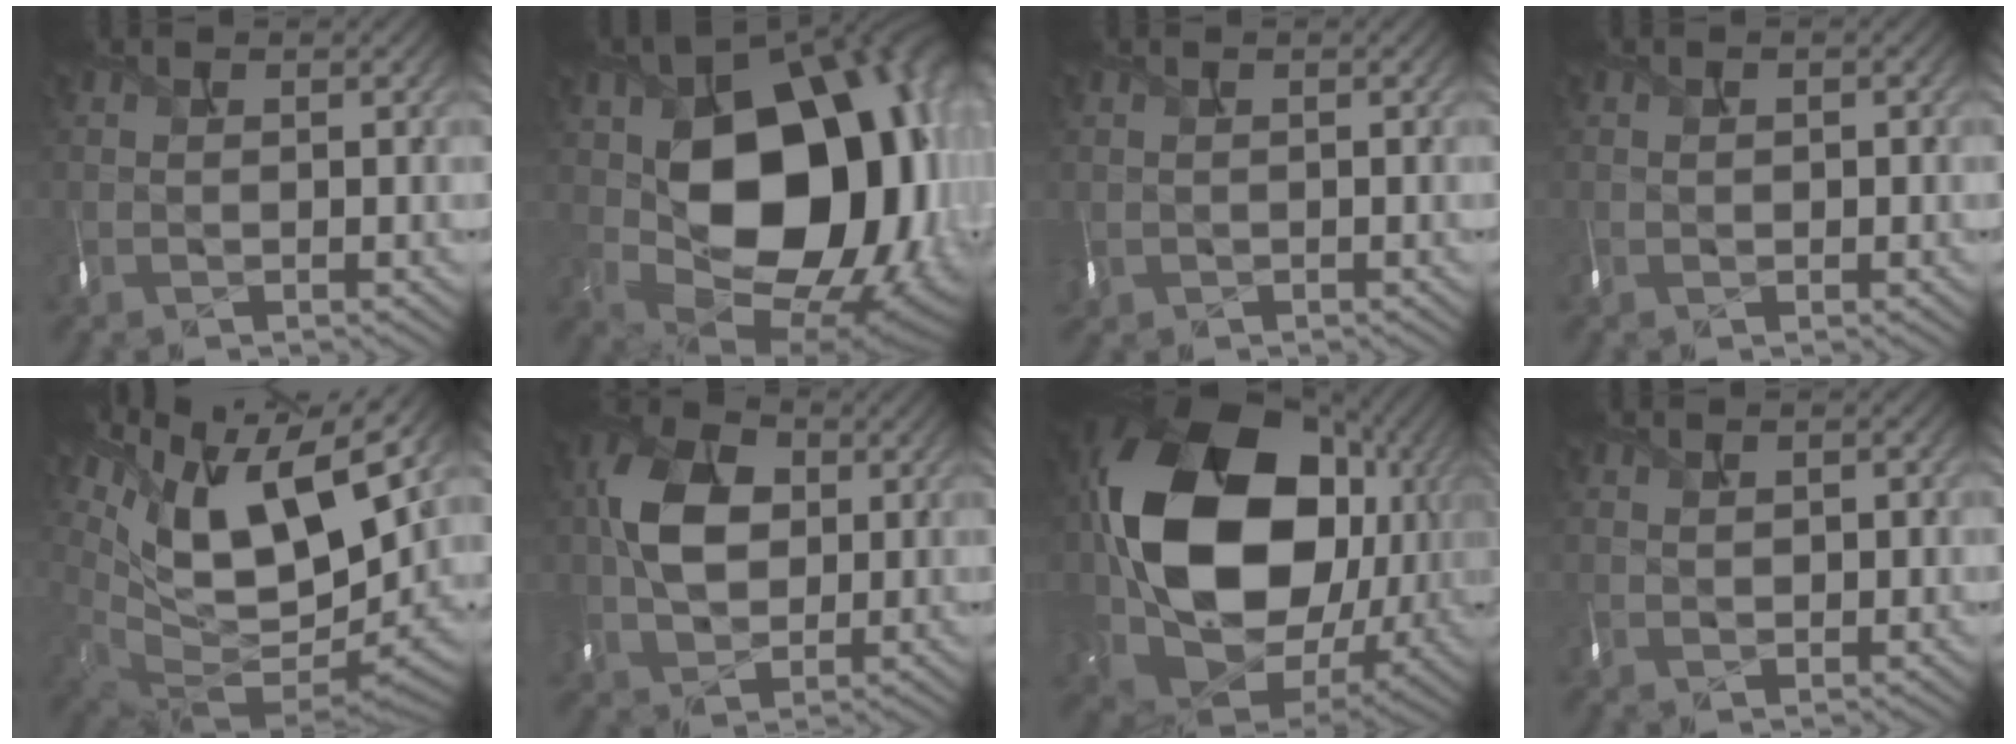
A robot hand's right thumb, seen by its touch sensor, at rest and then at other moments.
{"total": 19.4, "force": [0.3, 13.6, 13.8], "torque": [-0.215, -0.047, 0.036]}
{"total": 1.0, "force": [-0.1, 0.7, 0.6], "torque": [-0.028, -0.002, -0.002]}
{"total": 0.9, "force": [-0.2, 0.8, 0.3], "torque": [-0.006, -0.003, 0.001]}
{"total": 15.3, "force": [7.0, 6.8, 11.8], "torque": [-0.243, 0.012, 0.135]}
{"total": 8.3, "force": [1.0, 6.3, 5.3], "torque": [-0.122, 0.003, 0.012]}
{"total": 20.3, "force": [2.8, 16.0, 12.1], "torque": [-0.296, -0.039, 0.085]}
{"total": 1.3, "force": [0.2, 1.0, 0.8], "torque": [-0.017, -0.002, 0.009]}